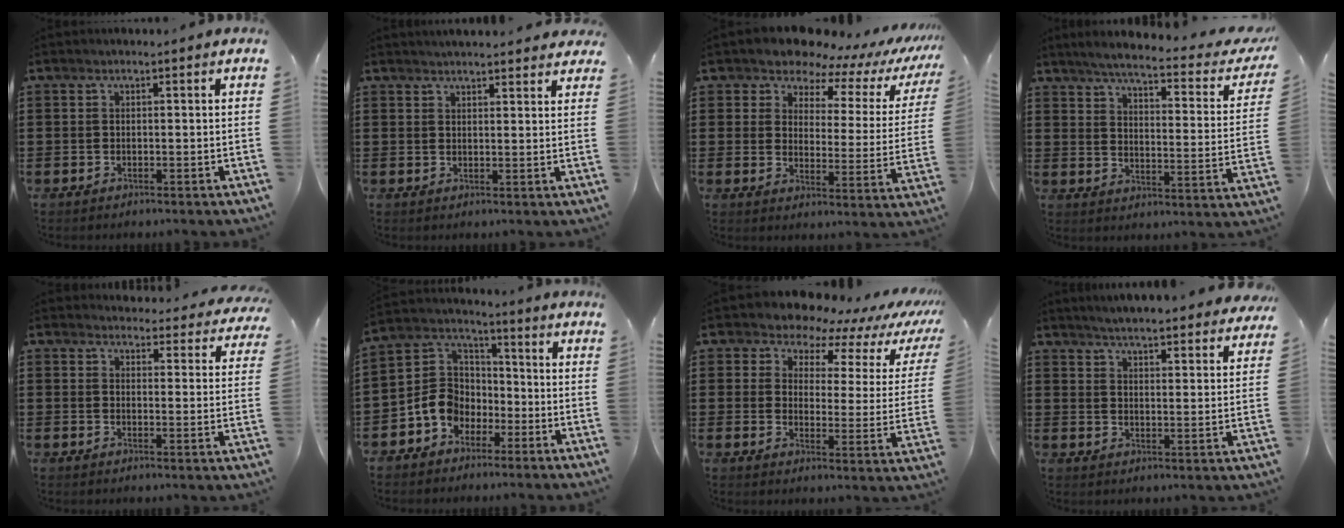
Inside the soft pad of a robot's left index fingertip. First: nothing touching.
{"total": 2.4, "force": [2.4, 0.0, 0.1], "torque": [-0.010, -0.005, 0.045]}
{"total": 7.3, "force": [6.5, 2.5, 1.9], "torque": [-0.062, -0.042, 0.112]}
{"total": 4.7, "force": [3.9, -0.1, 2.6], "torque": [-0.072, -0.029, 0.059]}
{"total": 3.7, "force": [3.7, 0.6, 0.4], "torque": [-0.016, -0.023, 0.063]}
{"total": 7.6, "force": [-3.3, 6.3, 2.6], "torque": [-0.092, 0.015, -0.074]}
{"total": 7.5, "force": [6.8, 2.4, 2.1], "torque": [-0.065, -0.047, 0.116]}
{"total": 4.4, "force": [4.3, -0.3, 0.5], "torque": [-0.031, -0.029, 0.074]}